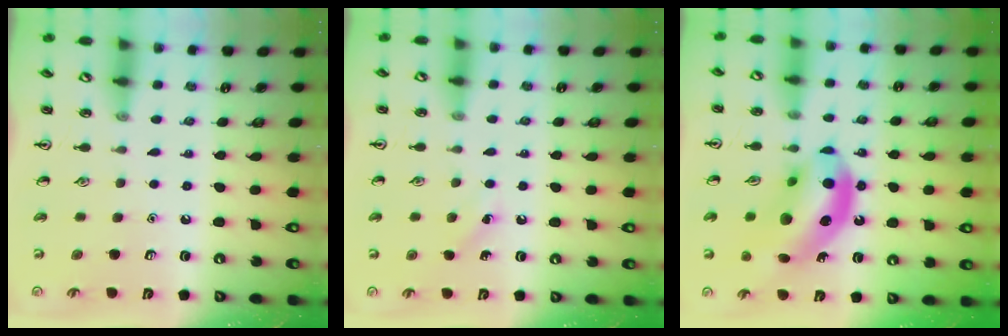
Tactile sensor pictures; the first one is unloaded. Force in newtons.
{"total": 4.0, "press": 3.7, "slide": 1.4}
{"total": 15.2, "press": 14.6, "slide": 4.2}